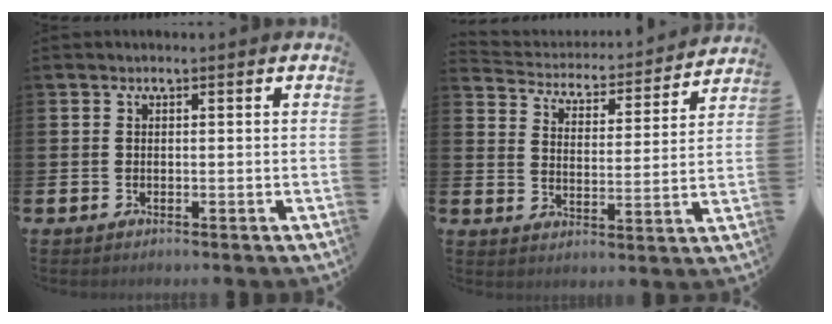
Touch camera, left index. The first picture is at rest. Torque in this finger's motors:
{"motor_torque": [-0.35, -0.25, -1.05, -0.21]}